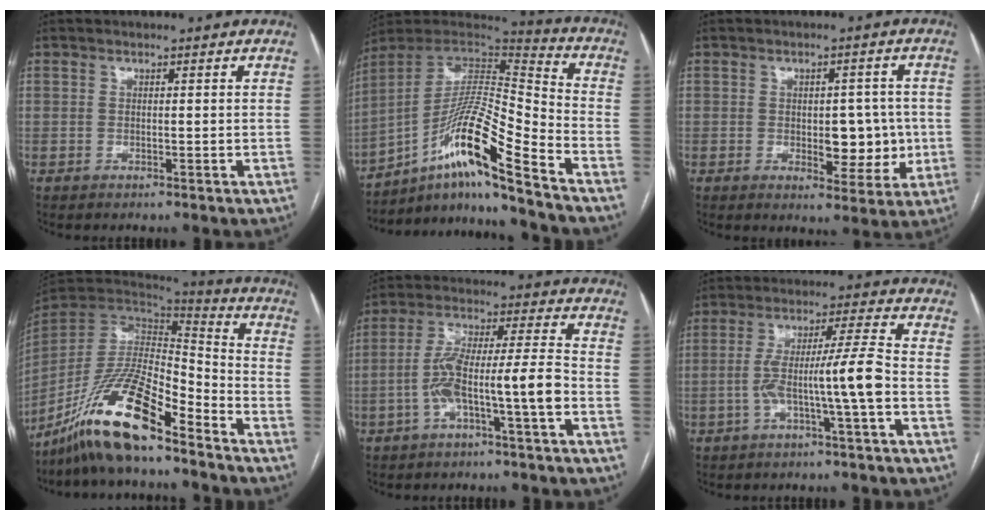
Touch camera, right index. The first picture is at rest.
{"total": 17.3, "force": [-10.3, 0.1, 13.8], "torque": [-0.263, 0.009, -0.181]}
{"total": 7.2, "force": [-0.5, 3.8, 6.1], "torque": [-0.066, 0.010, 0.004]}
{"total": 17.1, "force": [-12.1, 3.5, 11.6], "torque": [-0.229, -0.006, -0.222]}
{"total": 10.1, "force": [-3.7, 0.2, 9.4], "torque": [-0.179, 0.034, -0.063]}
{"total": 8.8, "force": [-2.4, -0.8, 8.4], "torque": [-0.153, 0.024, -0.037]}